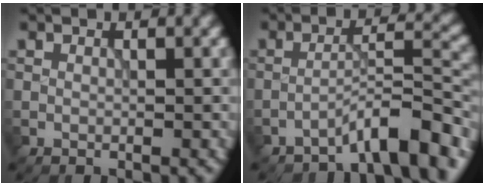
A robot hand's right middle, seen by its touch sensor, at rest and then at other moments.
{"total": 6.4, "force": [-4.8, 1.4, 4.0], "torque": [-0.058, 0.013, -0.077]}